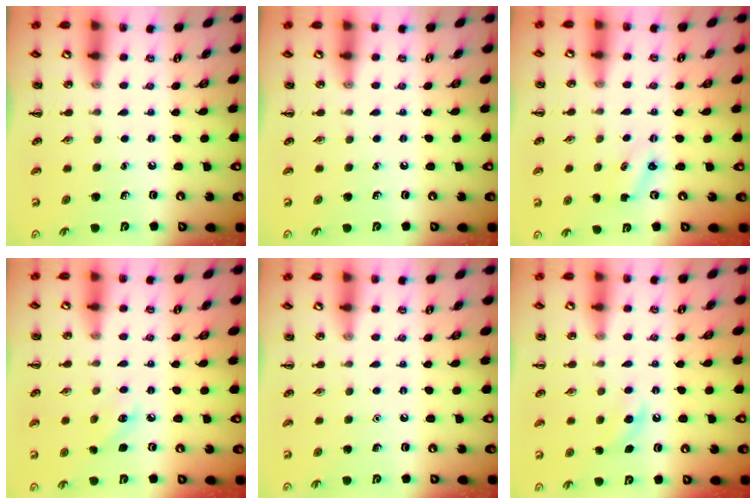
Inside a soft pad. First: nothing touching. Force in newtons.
{"total": 0.0}
{"total": 2.3, "press": 2.2, "slide": 0.7}
{"total": 4.8, "press": 4.6, "slide": 1.2}
{"total": 1.6, "press": 1.6, "slide": 0.1}
{"total": 6.4, "press": 6.2, "slide": 1.6}